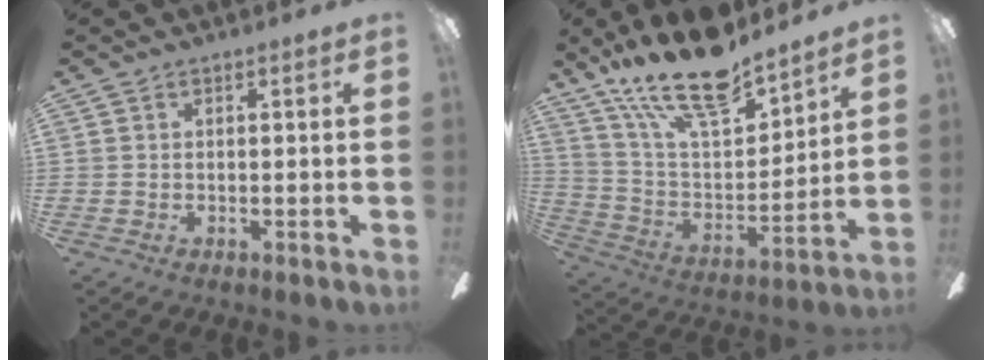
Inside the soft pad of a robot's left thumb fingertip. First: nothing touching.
{"total": 20.8, "force": [16.2, 6.9, 11.0], "torque": [-0.214, -0.100, 0.288]}